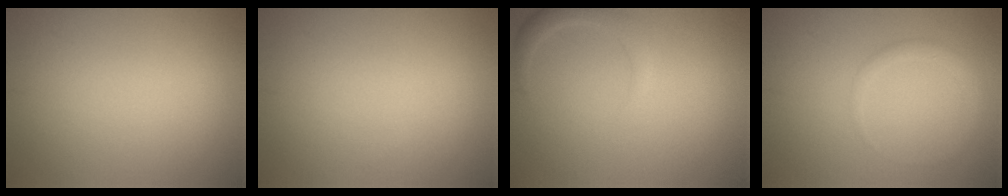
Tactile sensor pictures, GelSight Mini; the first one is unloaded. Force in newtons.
{"total": 0.0}
{"total": 1.6, "press": 1.6, "slide": 0.1}
{"total": 1.5, "press": 1.5, "slide": 0.2}